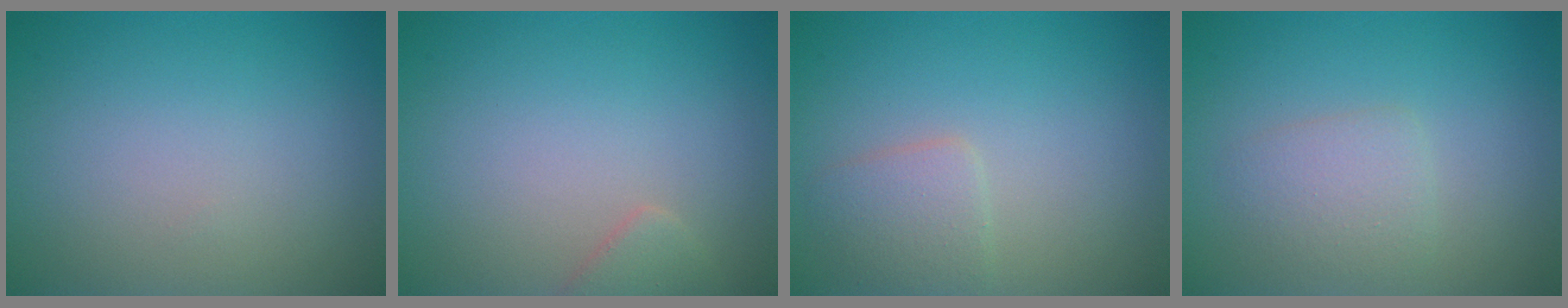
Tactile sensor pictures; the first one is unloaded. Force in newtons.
{"total": 1.4, "press": 1.4, "slide": 0.1}
{"total": 2.2, "press": 2.2, "slide": 0.1}
{"total": 2.0, "press": 2.0, "slide": 0.0}